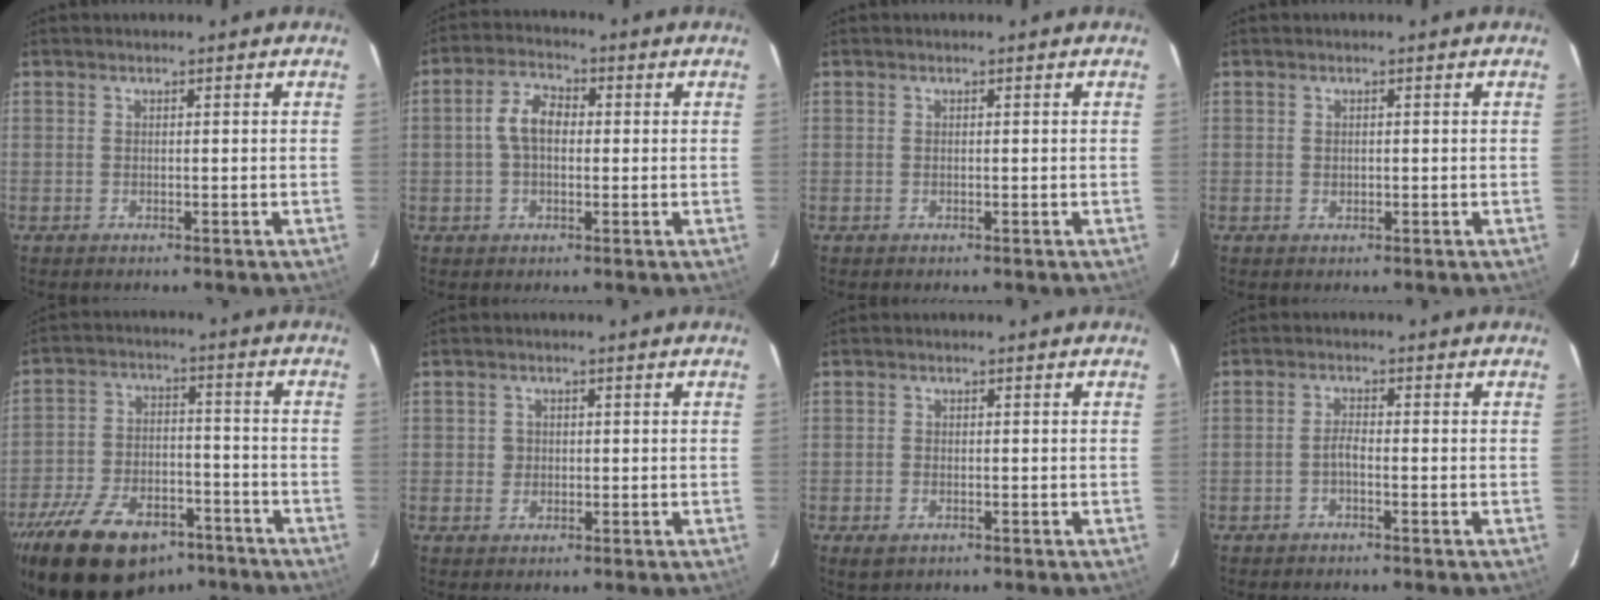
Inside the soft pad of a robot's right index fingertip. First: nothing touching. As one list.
[{"total": 6.1, "force": [0.2, 3.9, 4.7], "torque": [-0.094, 0.018, 0.005]}, {"total": 0.0}, {"total": 0.7, "force": [0.1, 0.6, 0.4], "torque": [-0.004, 0.003, 0.003]}, {"total": 21.9, "force": [-15.2, 10.9, 11.2], "torque": [-0.234, -0.005, -0.231]}, {"total": 1.9, "force": [-0.1, 1.9, 0.3], "torque": [0.001, 0.004, -0.001]}, {"total": 2.5, "force": [-1.4, 1.5, 1.4], "torque": [-0.028, -0.007, -0.023]}, {"total": 1.6, "force": [-1.0, 0.3, 1.2], "torque": [-0.026, 0.005, -0.021]}]